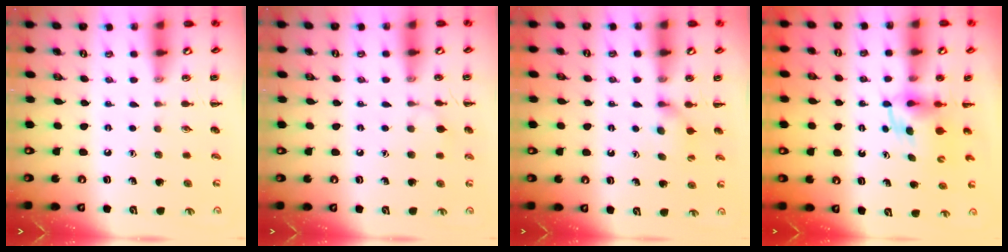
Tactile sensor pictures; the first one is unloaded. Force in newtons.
{"total": 5.9, "press": 5.6, "slide": 1.9}
{"total": 5.9, "press": 5.8, "slide": 1.5}
{"total": 4.4, "press": 4.4, "slide": 0.6}